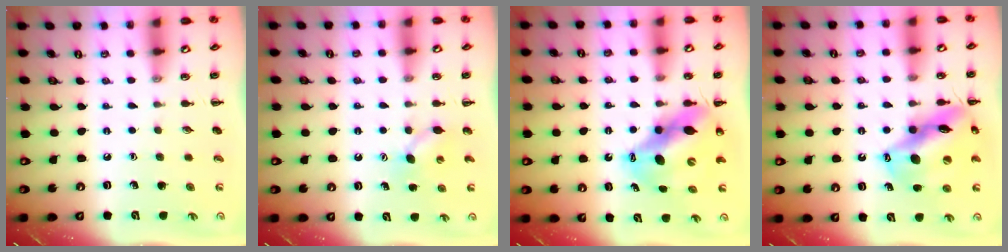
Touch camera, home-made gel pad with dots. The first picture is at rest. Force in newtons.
{"total": 4.7, "press": 4.5, "slide": 1.4}
{"total": 12.8, "press": 12.5, "slide": 3.1}
{"total": 16.2, "press": 15.8, "slide": 3.6}